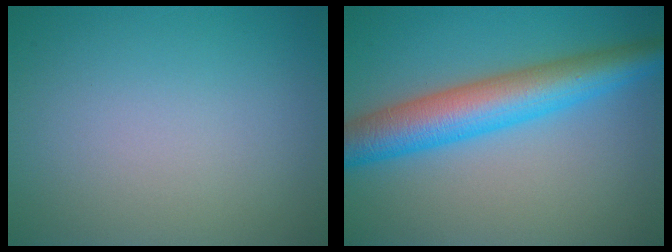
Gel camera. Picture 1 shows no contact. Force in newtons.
{"total": 7.4, "press": 7.4, "slide": 0.0}